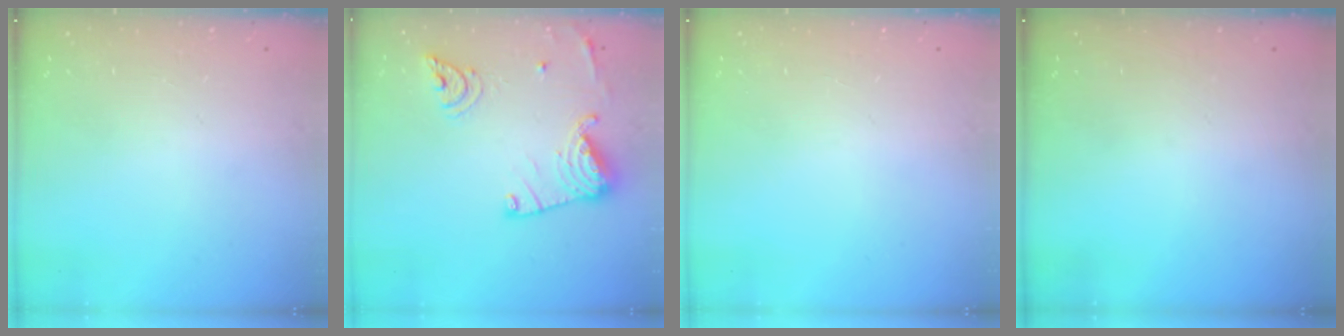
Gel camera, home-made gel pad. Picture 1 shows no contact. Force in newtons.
{"total": 15.7, "press": 15.6, "slide": 1.6}
{"total": 0.0}
{"total": 0.0}